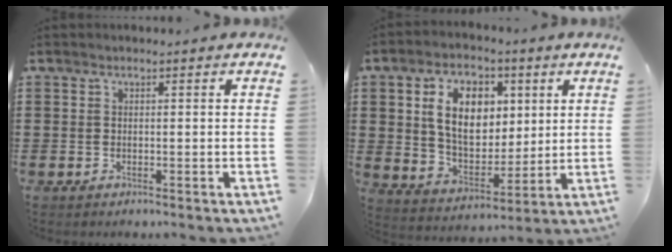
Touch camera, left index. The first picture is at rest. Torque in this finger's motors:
{"motor_torque": [2.14, 0.00, 1.05, 0.21]}